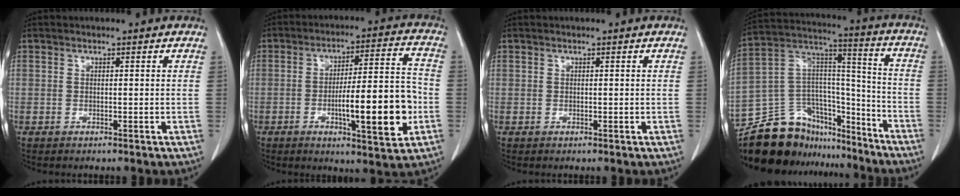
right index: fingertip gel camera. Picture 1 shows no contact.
{"total": 14.6, "force": [-3.6, 2.4, 13.9], "torque": [-0.210, 0.010, -0.051]}
{"total": 0.0}
{"total": 22.5, "force": [-19.0, 9.5, 7.3], "torque": [-0.162, 0.047, -0.310]}